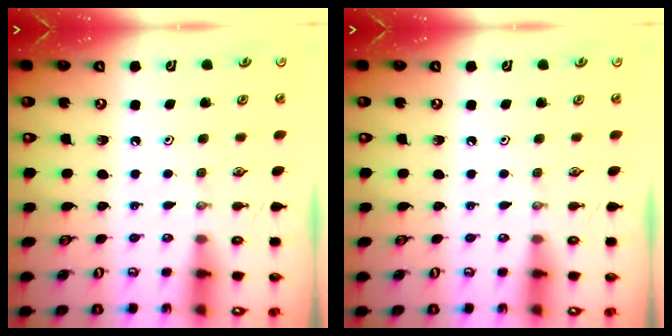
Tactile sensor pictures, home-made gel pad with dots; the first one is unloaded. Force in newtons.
{"total": 0.0}